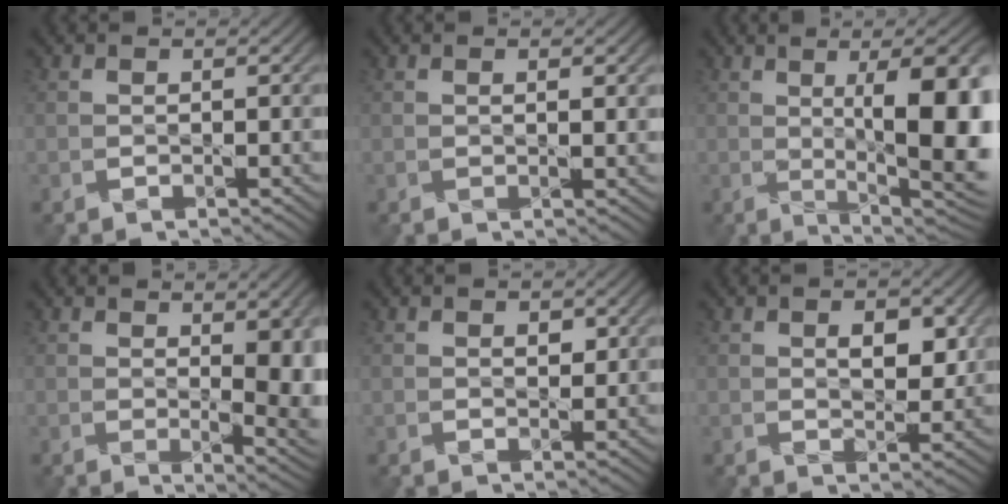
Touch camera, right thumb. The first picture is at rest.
{"total": 0.8, "force": [0.5, 0.0, 0.6], "torque": [-0.011, 0.000, 0.008]}
{"total": 15.0, "force": [0.8, 4.9, 14.1], "torque": [-0.165, 0.012, 0.006]}
{"total": 7.6, "force": [0.9, 3.1, 6.8], "torque": [-0.101, -0.014, 0.028]}
{"total": 1.2, "force": [0.6, 0.7, 0.8], "torque": [-0.013, -0.001, 0.010]}
{"total": 3.7, "force": [1.2, 2.0, 2.8], "torque": [-0.049, -0.002, 0.018]}